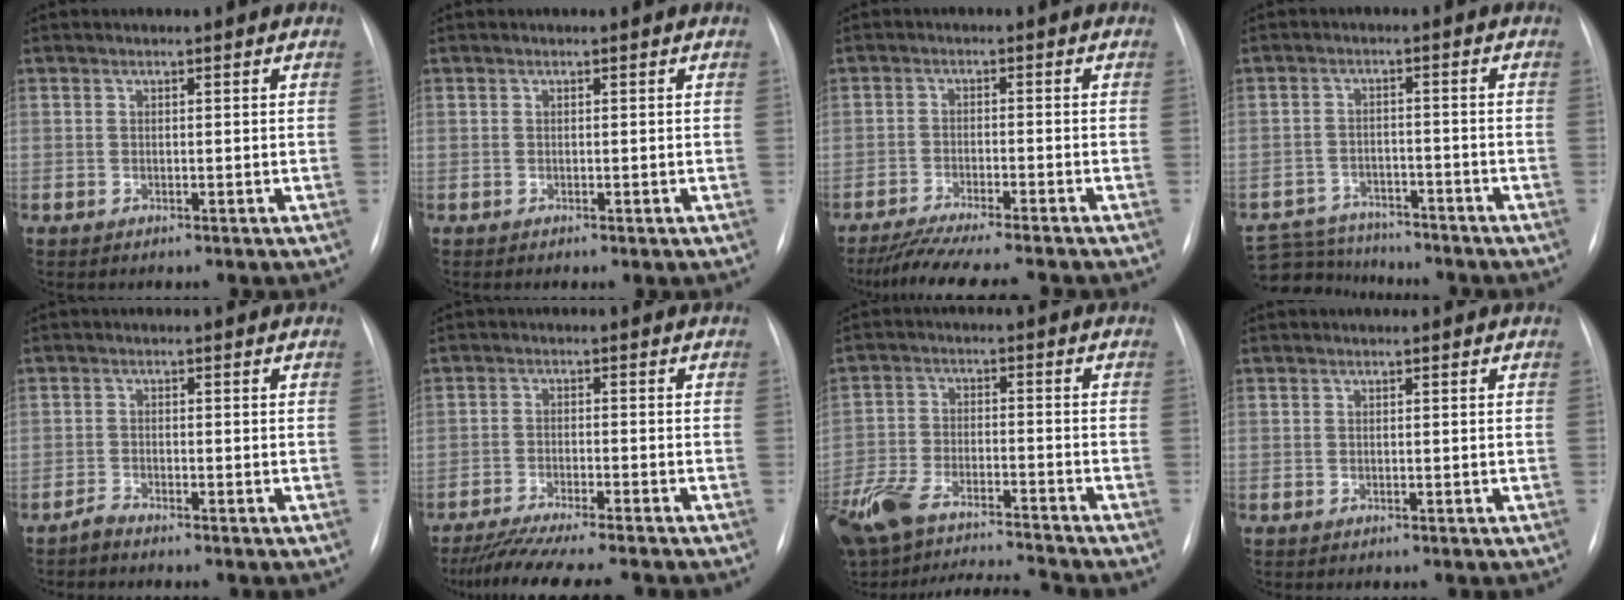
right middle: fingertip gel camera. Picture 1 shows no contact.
{"total": 0.0}
{"total": 10.6, "force": [-9.3, -0.3, 5.1], "torque": [-0.067, -0.024, -0.144]}
{"total": 9.3, "force": [-8.9, 2.5, 1.2], "torque": [-0.022, 0.005, -0.139]}
{"total": 1.3, "force": [-1.3, -0.1, 0.2], "torque": [-0.009, -0.002, -0.026]}
{"total": 11.2, "force": [-9.8, -0.2, 5.4], "torque": [-0.071, -0.025, -0.151]}
{"total": 14.7, "force": [-13.1, 1.6, 6.4], "torque": [-0.136, 0.008, -0.227]}
{"total": 0.0}